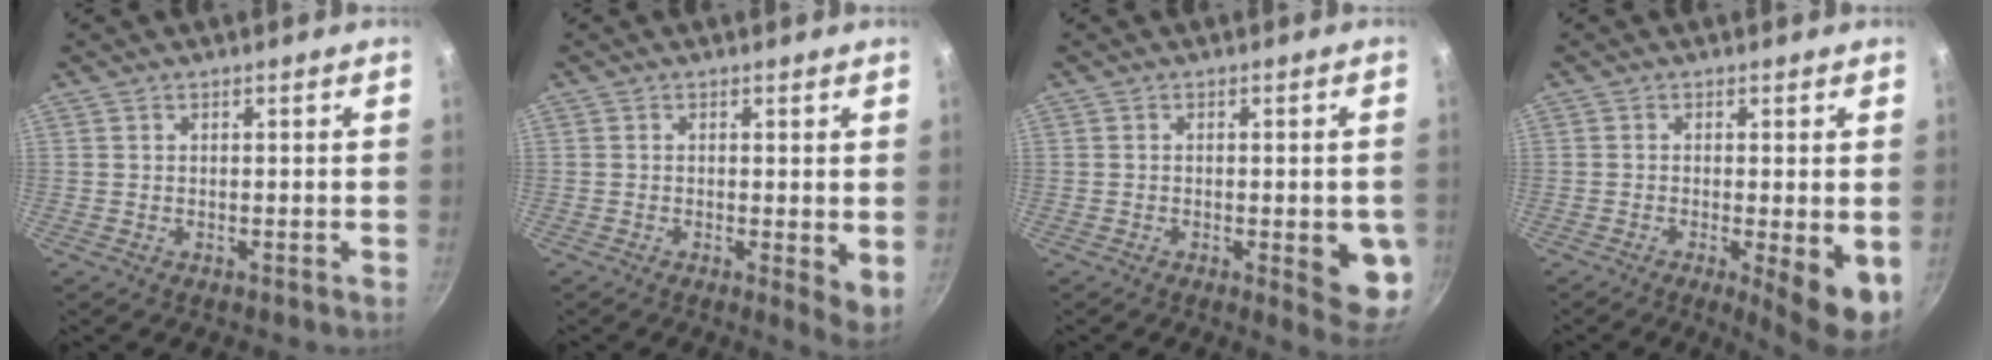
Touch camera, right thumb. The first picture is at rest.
{"total": 4.9, "force": [0.1, 1.7, 4.6], "torque": [-0.056, -0.017, -0.001]}
{"total": 8.8, "force": [-1.8, 3.0, 8.1], "torque": [-0.076, -0.002, -0.019]}
{"total": 7.2, "force": [-1.6, 1.5, 6.8], "torque": [-0.090, -0.011, -0.017]}